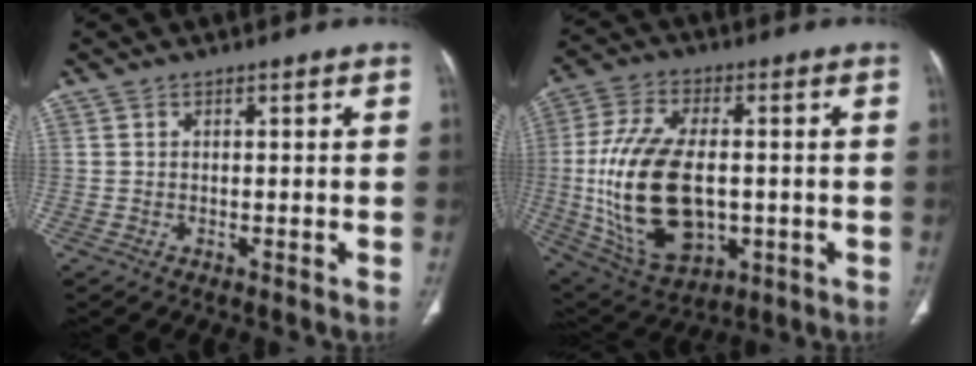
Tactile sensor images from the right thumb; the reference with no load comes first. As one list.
[{"total": 21.5, "force": [-1.5, 12.3, 17.6], "torque": [-0.344, -0.003, -0.006]}]